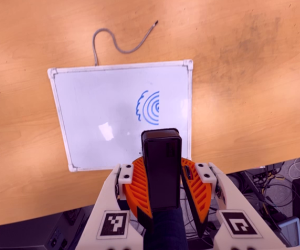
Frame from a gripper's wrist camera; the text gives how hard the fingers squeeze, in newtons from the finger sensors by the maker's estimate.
{"total": 7.7, "left": 8.7, "right": 6.8}